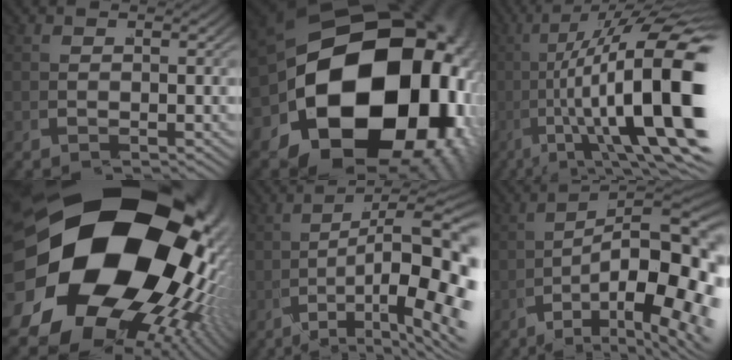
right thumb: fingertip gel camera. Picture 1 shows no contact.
{"total": 37.7, "force": [-1.8, 25.4, 27.8], "torque": [-0.450, -0.083, 0.003]}
{"total": 17.2, "force": [0.7, 7.6, 15.5], "torque": [-0.263, -0.024, 0.029]}
{"total": 39.6, "force": [-0.3, 26.8, 29.2], "torque": [-0.484, -0.062, 0.011]}
{"total": 13.1, "force": [-3.0, 7.1, 10.6], "torque": [-0.170, -0.052, -0.021]}
{"total": 16.3, "force": [-3.0, 9.9, 12.6], "torque": [-0.191, -0.057, -0.023]}